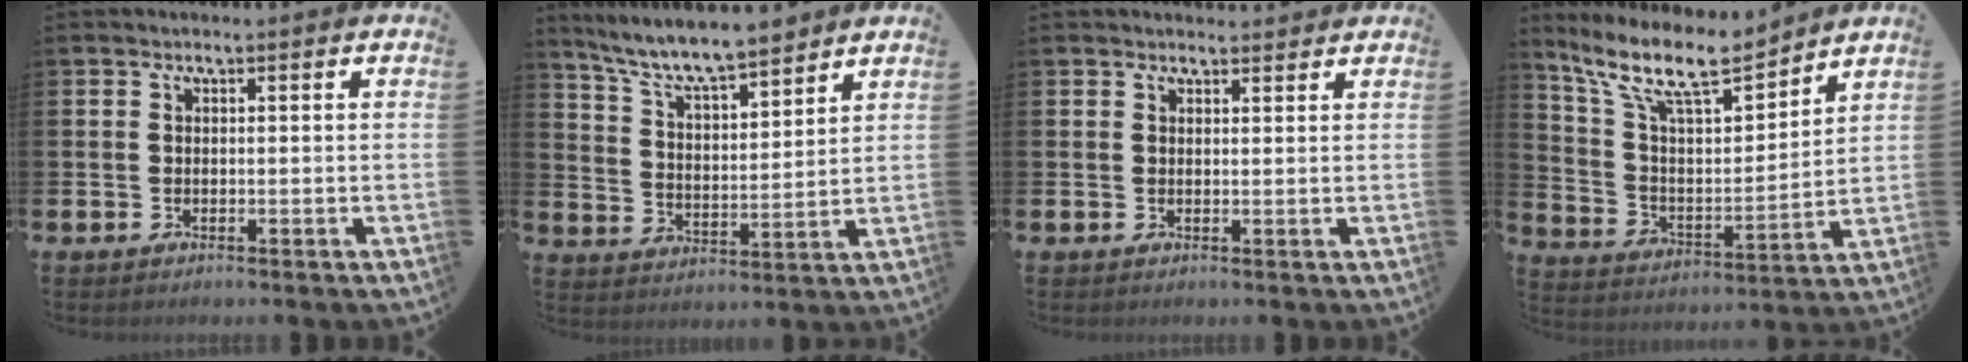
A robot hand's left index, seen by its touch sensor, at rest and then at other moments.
{"total": 7.9, "force": [7.3, 1.1, 2.8], "torque": [-0.089, -0.044, 0.130]}
{"total": 1.6, "force": [1.5, 0.3, 0.0], "torque": [0.006, -0.007, 0.026]}
{"total": 11.7, "force": [9.8, 2.8, 5.7], "torque": [-0.144, -0.053, 0.173]}